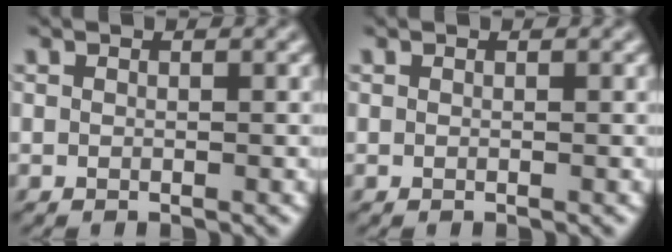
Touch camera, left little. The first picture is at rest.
{"total": 0.0}